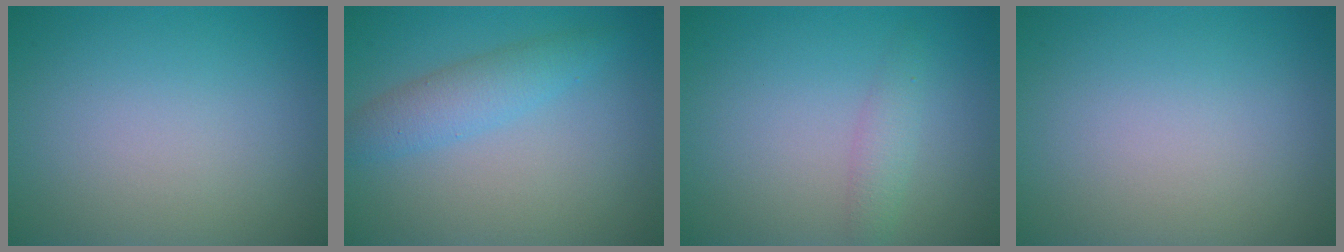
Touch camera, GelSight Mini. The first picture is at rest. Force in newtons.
{"total": 2.9, "press": 2.9, "slide": 0.1}
{"total": 1.6, "press": 1.6, "slide": 0.0}
{"total": 0.0}